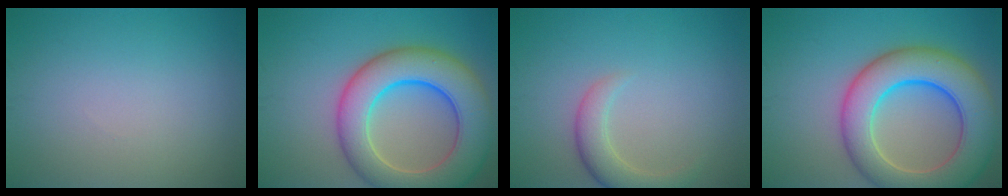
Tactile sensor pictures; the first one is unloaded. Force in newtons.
{"total": 10.8, "press": 10.8, "slide": 0.3}
{"total": 3.2, "press": 3.2, "slide": 0.3}
{"total": 10.8, "press": 10.8, "slide": 0.3}